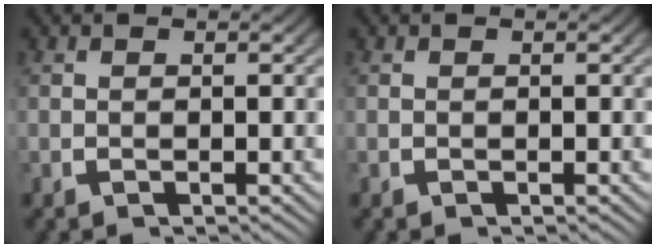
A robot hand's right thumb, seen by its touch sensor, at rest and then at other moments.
{"total": 0.0}